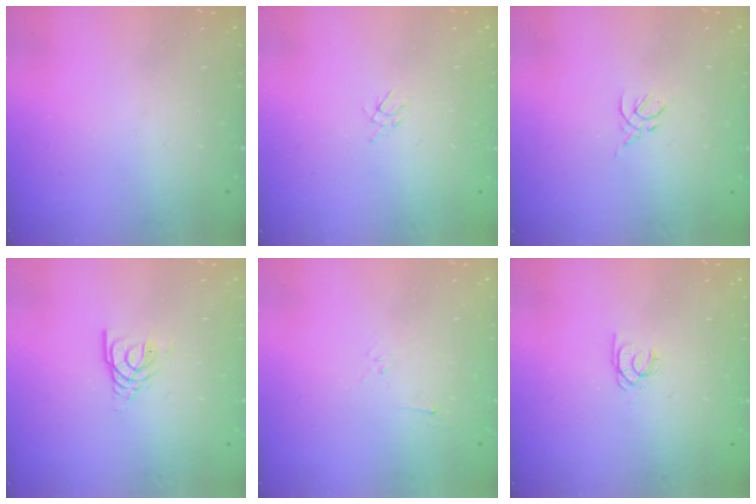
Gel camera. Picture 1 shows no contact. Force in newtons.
{"total": 2.2, "press": 2.2, "slide": 0.5}
{"total": 3.0, "press": 3.0, "slide": 0.7}
{"total": 3.3, "press": 3.2, "slide": 0.4}
{"total": 2.8, "press": 2.7, "slide": 0.6}
{"total": 1.9, "press": 1.9, "slide": 0.2}